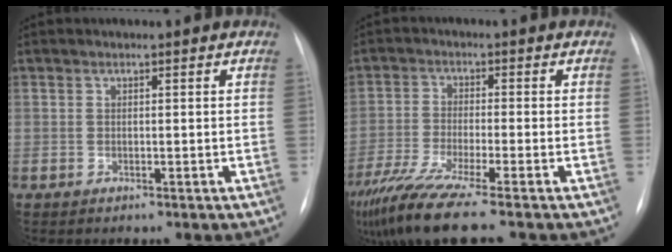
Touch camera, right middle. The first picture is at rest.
{"total": 11.5, "force": [-8.7, -0.7, 7.4], "torque": [-0.140, -0.033, -0.152]}